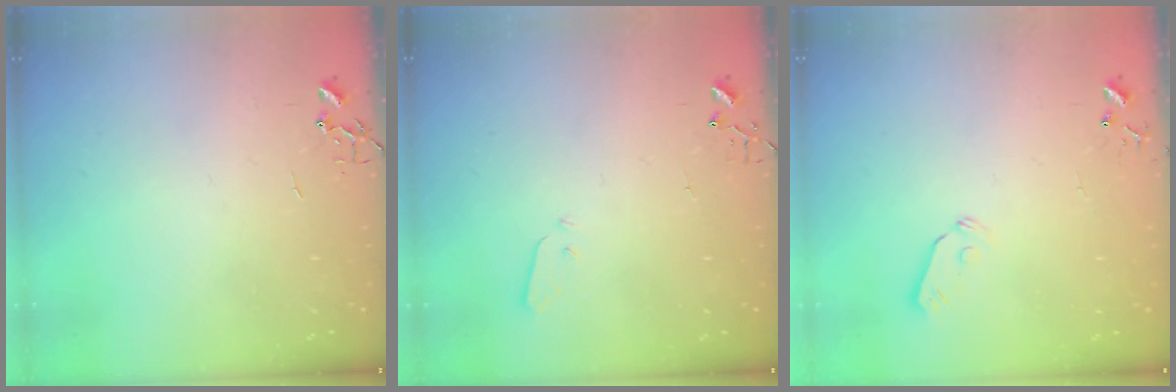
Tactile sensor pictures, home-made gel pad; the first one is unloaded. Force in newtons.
{"total": 2.2, "press": 2.1, "slide": 0.3}
{"total": 4.3, "press": 4.3, "slide": 0.7}